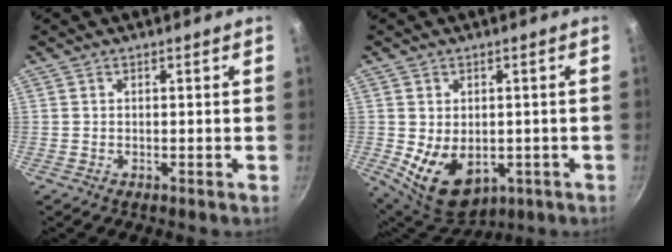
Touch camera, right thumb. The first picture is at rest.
{"total": 11.0, "force": [-1.8, 7.6, 7.8], "torque": [-0.105, -0.013, -0.002]}